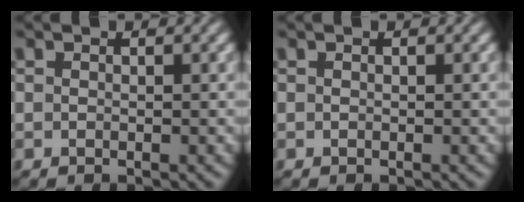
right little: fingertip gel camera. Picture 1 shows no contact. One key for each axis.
{"total": 0.0}